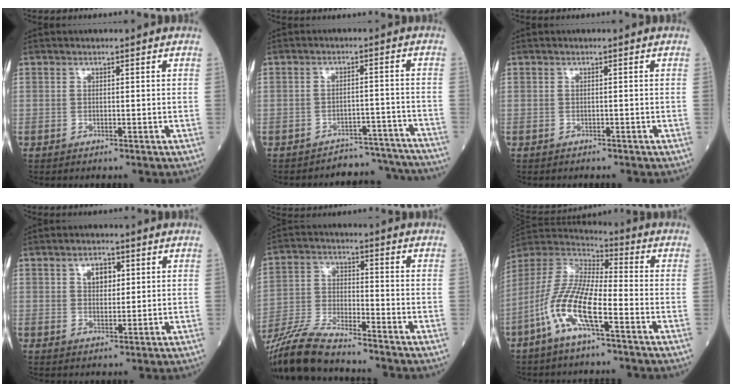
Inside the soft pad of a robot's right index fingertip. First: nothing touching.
{"total": 8.8, "force": [-8.5, 1.7, -1.6], "torque": [0.037, 0.042, -0.103]}
{"total": 0.6, "force": [-0.5, 0.2, 0.2], "torque": [-0.007, 0.000, -0.008]}
{"total": 3.5, "force": [1.3, 2.0, 2.5], "torque": [-0.040, 0.004, 0.023]}
{"total": 11.4, "force": [-10.4, 0.7, 4.8], "torque": [-0.094, -0.019, -0.197]}
{"total": 12.6, "force": [-5.4, 2.6, 11.1], "torque": [-0.241, 0.001, -0.110]}